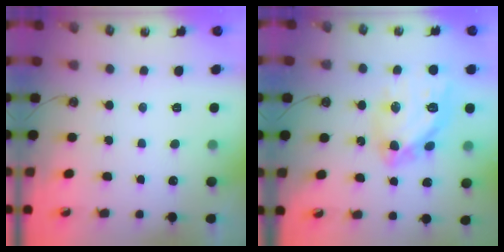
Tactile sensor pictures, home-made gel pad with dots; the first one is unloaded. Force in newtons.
{"total": 15.5, "press": 15.4, "slide": 1.4}